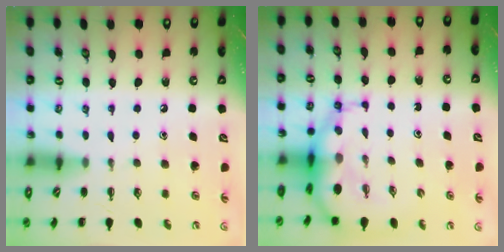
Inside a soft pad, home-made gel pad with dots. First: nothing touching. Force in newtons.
{"total": 7.2, "press": 6.8, "slide": 2.1}